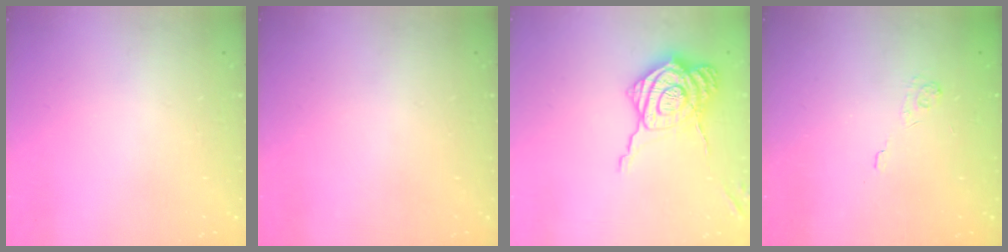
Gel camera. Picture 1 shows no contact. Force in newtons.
{"total": 0.0}
{"total": 16.6, "press": 16.5, "slide": 1.4}
{"total": 2.1, "press": 1.5, "slide": 1.4}